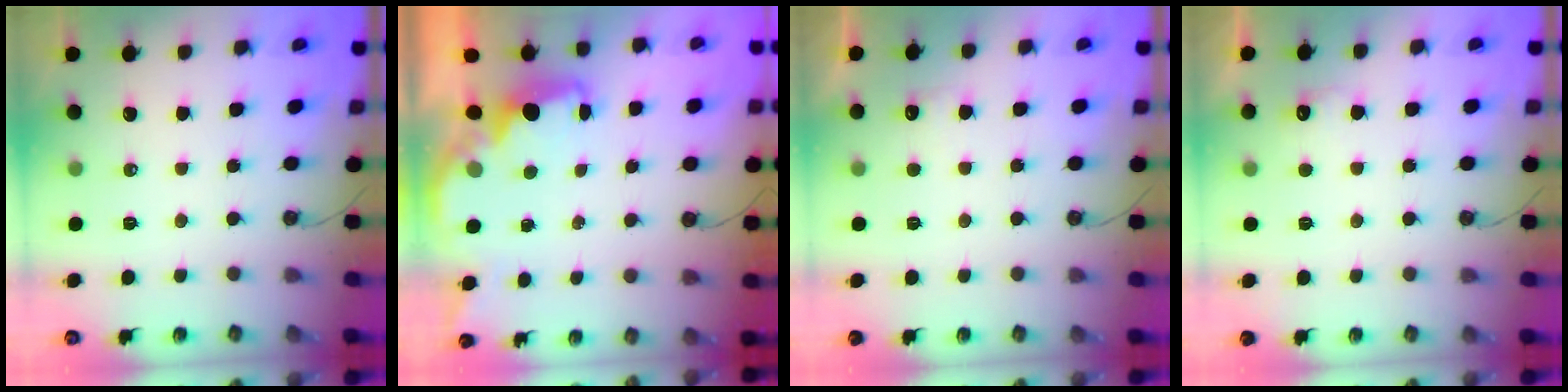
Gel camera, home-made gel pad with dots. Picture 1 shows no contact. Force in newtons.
{"total": 2.2, "press": 2.1, "slide": 0.8}
{"total": 3.7, "press": 3.5, "slide": 1.1}
{"total": 7.2, "press": 7.1, "slide": 1.2}